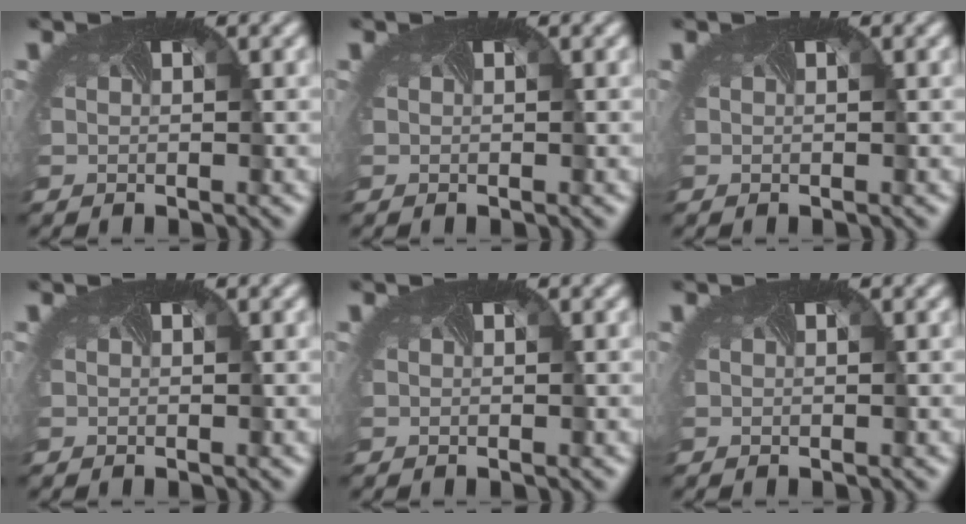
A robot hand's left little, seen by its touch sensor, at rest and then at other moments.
{"total": 0.0}
{"total": 0.0}
{"total": 0.0}
{"total": 0.0}
{"total": 0.0}